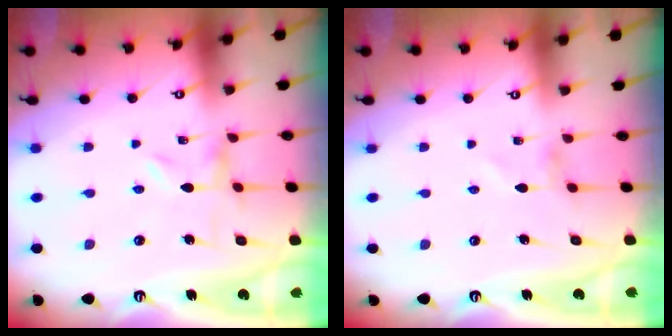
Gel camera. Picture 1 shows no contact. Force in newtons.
{"total": 0.0}